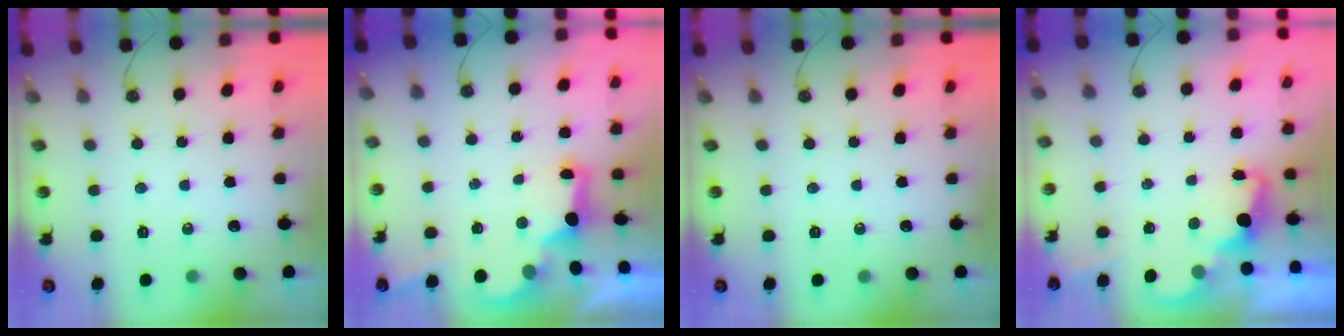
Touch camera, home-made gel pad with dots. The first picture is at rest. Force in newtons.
{"total": 2.9, "press": 2.7, "slide": 0.9}
{"total": 0.0}
{"total": 2.5, "press": 2.4, "slide": 0.5}